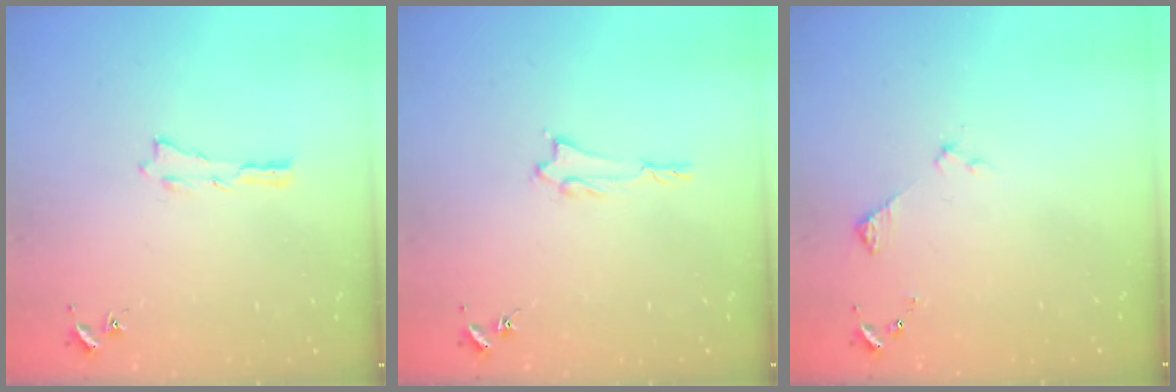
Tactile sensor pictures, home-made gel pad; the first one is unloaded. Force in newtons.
{"total": 1.2, "press": 1.2, "slide": 0.1}
{"total": 2.9, "press": 2.9, "slide": 0.3}